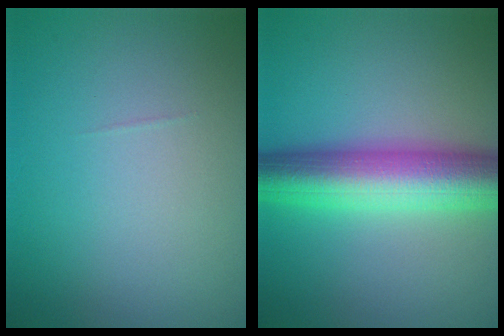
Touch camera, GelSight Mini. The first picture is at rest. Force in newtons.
{"total": 8.9, "press": 8.9, "slide": 0.2}